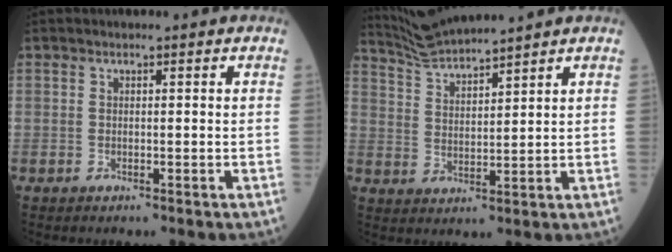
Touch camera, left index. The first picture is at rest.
{"total": 6.6, "force": [6.4, -1.3, 1.1], "torque": [-0.039, 0.007, 0.136]}